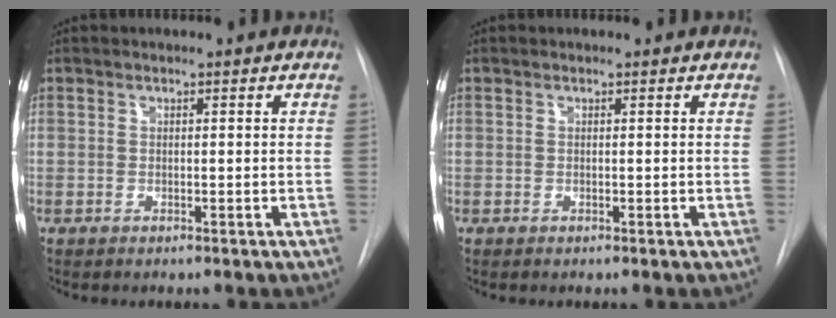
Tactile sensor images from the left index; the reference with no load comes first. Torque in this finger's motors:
{"motor_torque": [-0.08, -0.10, 0.01, -0.01]}